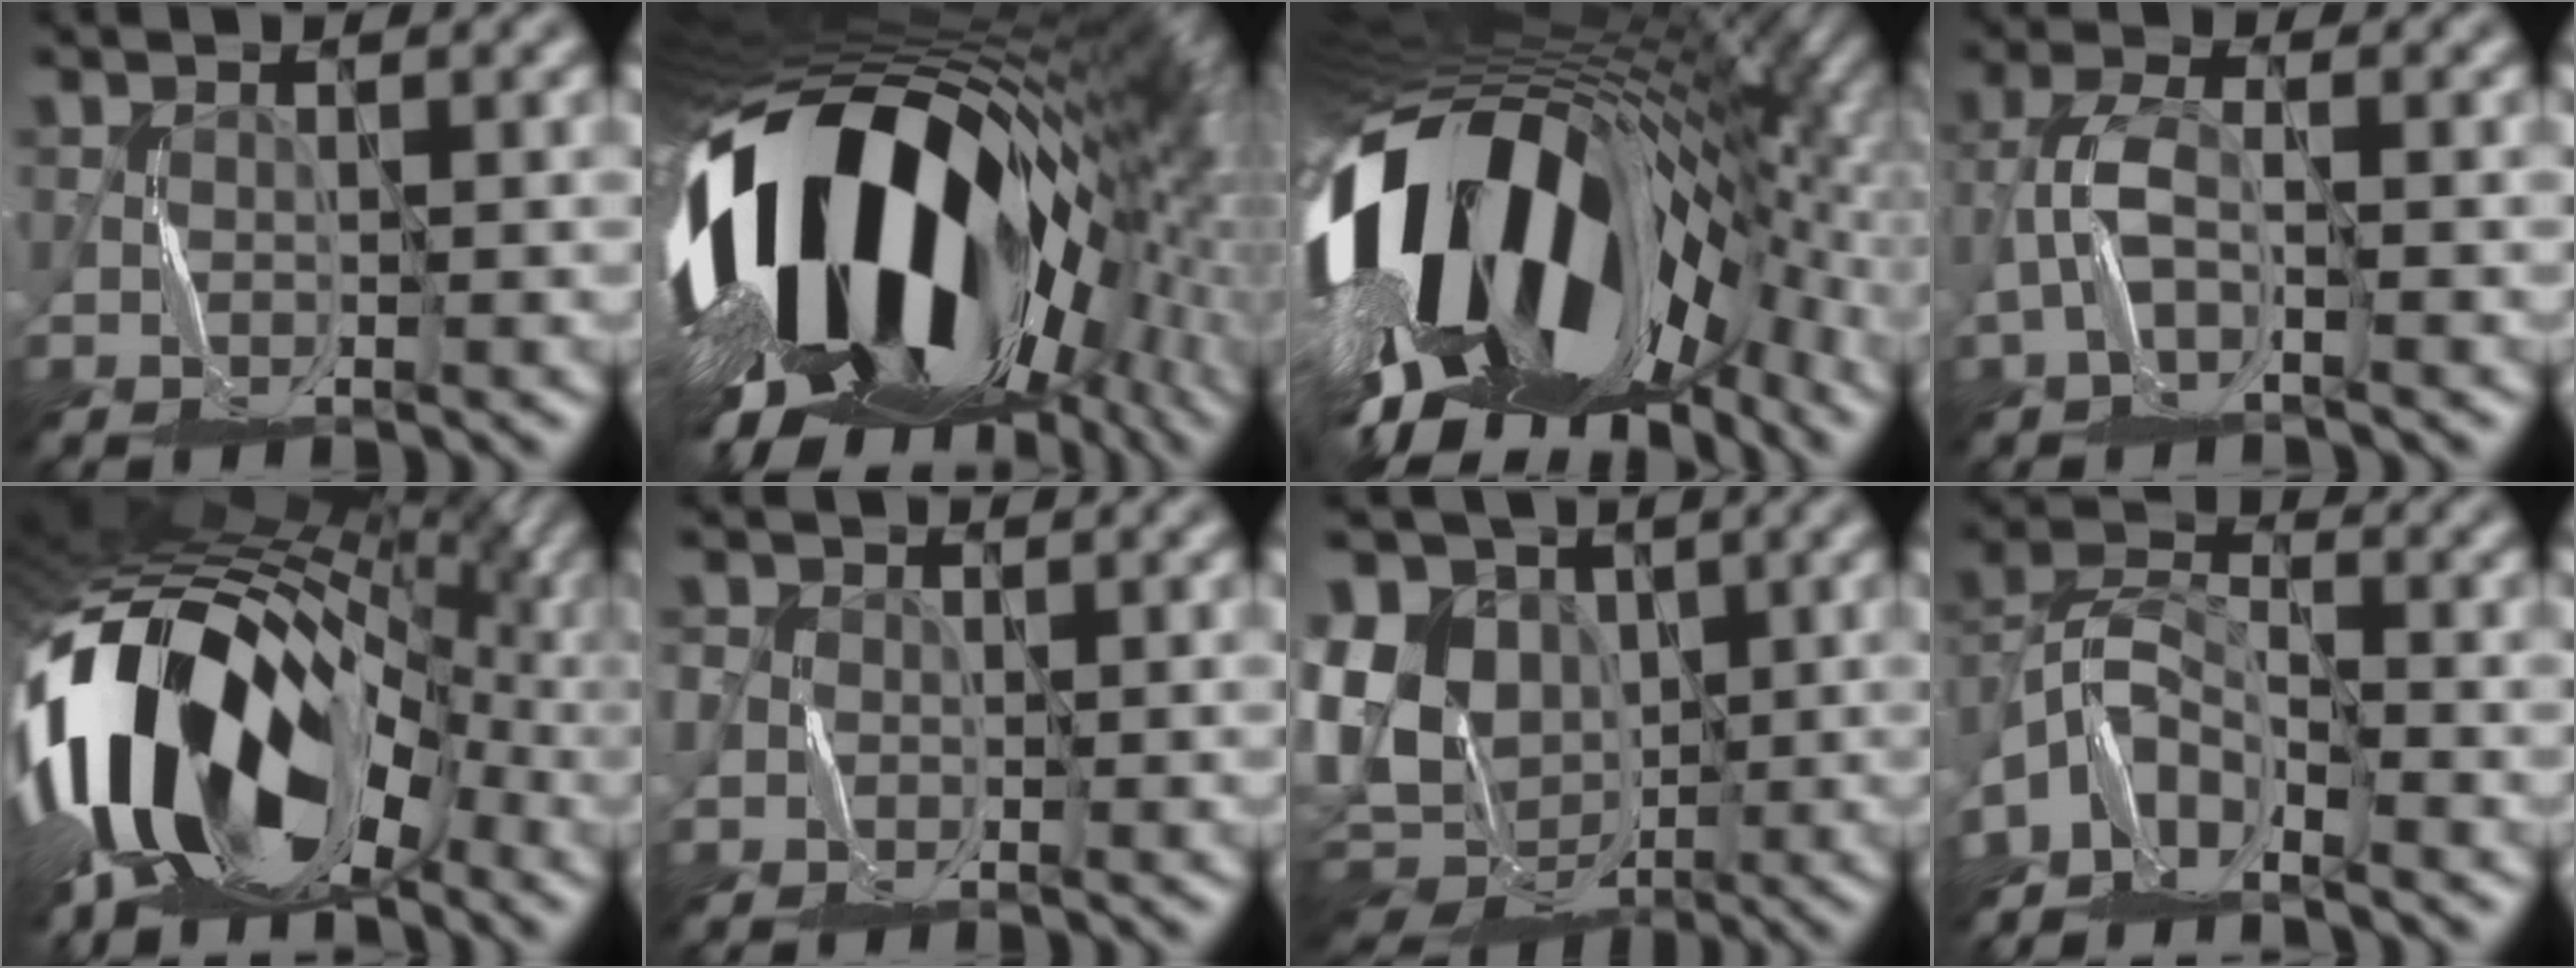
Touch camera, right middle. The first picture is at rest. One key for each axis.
{"total": 19.3, "fx": -1.8, "fy": 11.7, "fz": 15.2, "tx": -0.264, "ty": -0.019, "tz": -0.033}
{"total": 20.4, "fx": -3.2, "fy": 10.6, "fz": 17.2, "tx": -0.326, "ty": -0.048, "tz": -0.053}
{"total": 2.6, "fx": -1.6, "fy": 0.8, "fz": 1.9, "tx": -0.046, "ty": 0.010, "tz": -0.038}
{"total": 16.7, "fx": -4.3, "fy": 9.7, "fz": 12.8, "tx": -0.216, "ty": 0.012, "tz": -0.089}
{"total": 1.3, "fx": -0.2, "fy": 1.3, "fz": 0.1, "tx": 0.001, "ty": 0.002, "tz": -0.008}
{"total": 14.0, "fx": -0.2, "fy": 10.9, "fz": 8.8, "tx": -0.181, "ty": -0.002, "tz": -0.001}
{"total": 5.0, "fx": -4.3, "fy": 1.9, "fz": 1.7, "tx": -0.031, "ty": 0.003, "tz": -0.099}